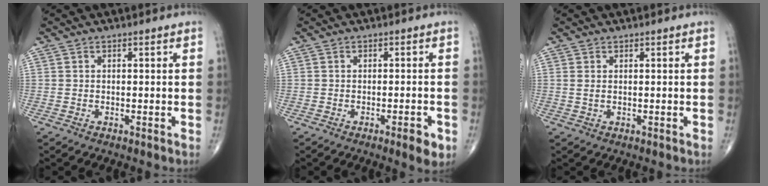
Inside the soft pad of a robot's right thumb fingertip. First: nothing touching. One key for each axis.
{"total": 3.6, "fx": -1.7, "fy": 0.9, "fz": 3.1, "tx": -0.035, "ty": 0.001, "tz": -0.022}
{"total": 0.9, "fx": 0.3, "fy": 0.4, "fz": 0.8, "tx": -0.019, "ty": 0.004, "tz": 0.011}